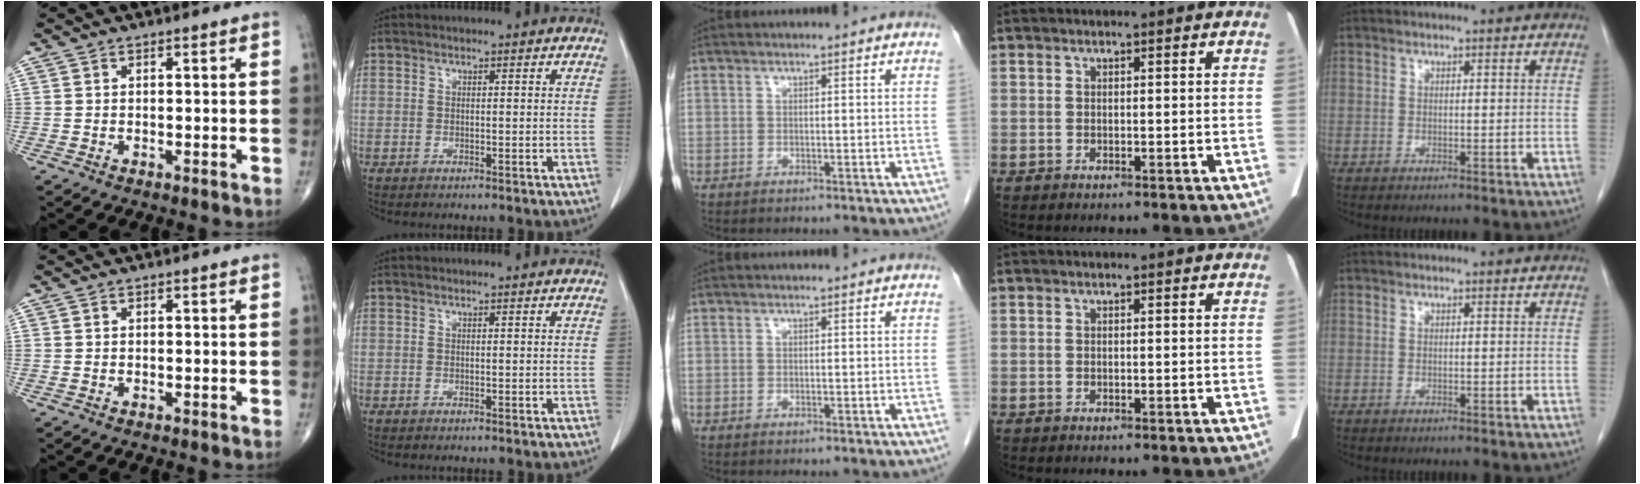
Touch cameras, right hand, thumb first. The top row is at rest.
{}